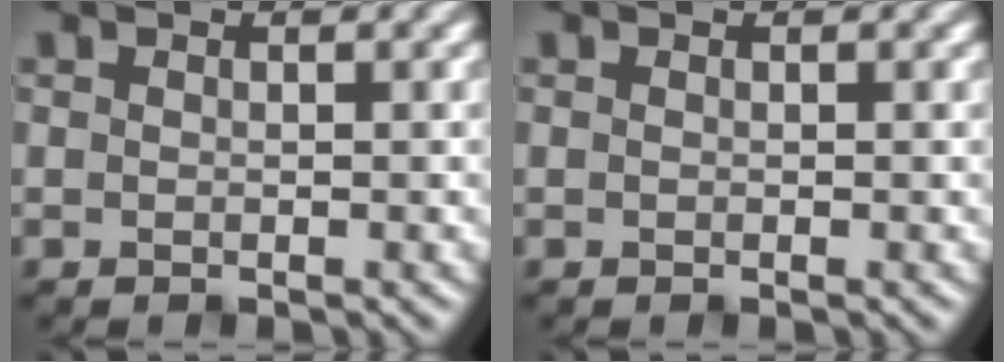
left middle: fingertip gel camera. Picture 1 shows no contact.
{"total": 0.0}